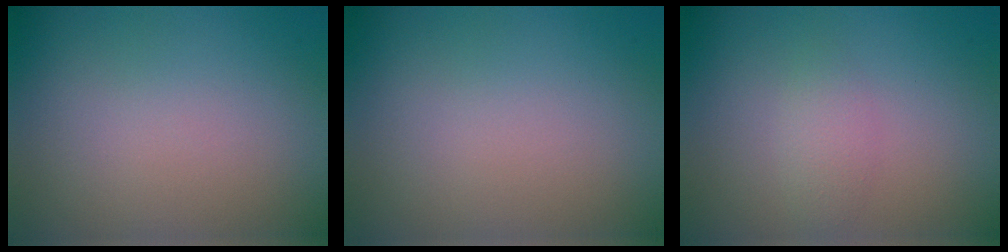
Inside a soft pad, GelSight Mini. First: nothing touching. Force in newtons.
{"total": 0.0}
{"total": 1.6, "press": 1.6, "slide": 0.1}